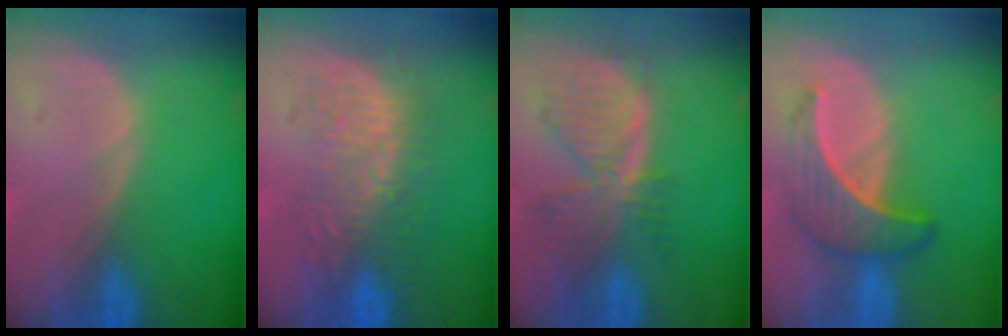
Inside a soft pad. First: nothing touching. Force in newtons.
{"total": 8.7, "press": 8.3, "slide": 2.5}
{"total": 8.1, "press": 7.0, "slide": 4.1}
{"total": 6.7, "press": 6.1, "slide": 2.6}